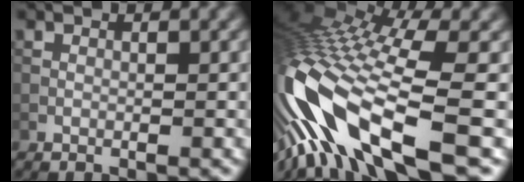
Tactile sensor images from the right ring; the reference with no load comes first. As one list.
[{"total": 14.3, "force": [-4.9, 4.8, 12.6], "torque": [-0.266, 0.004, -0.077]}]